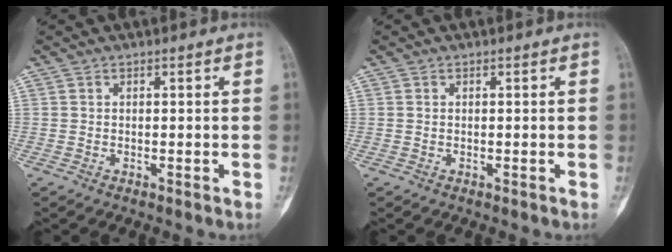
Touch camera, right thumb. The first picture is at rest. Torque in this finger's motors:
{"motor_torque": [-0.47, 0.34, 0.06, -0.02, -0.29]}